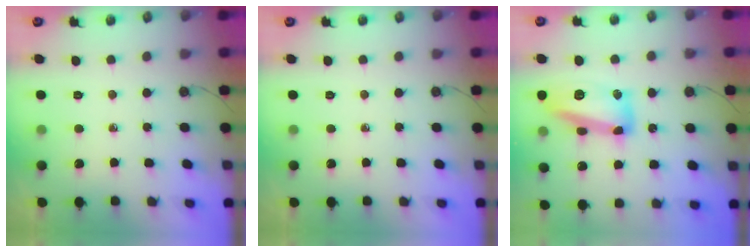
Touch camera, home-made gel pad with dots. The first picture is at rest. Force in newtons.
{"total": 0.0}
{"total": 14.7, "press": 14.6, "slide": 1.0}